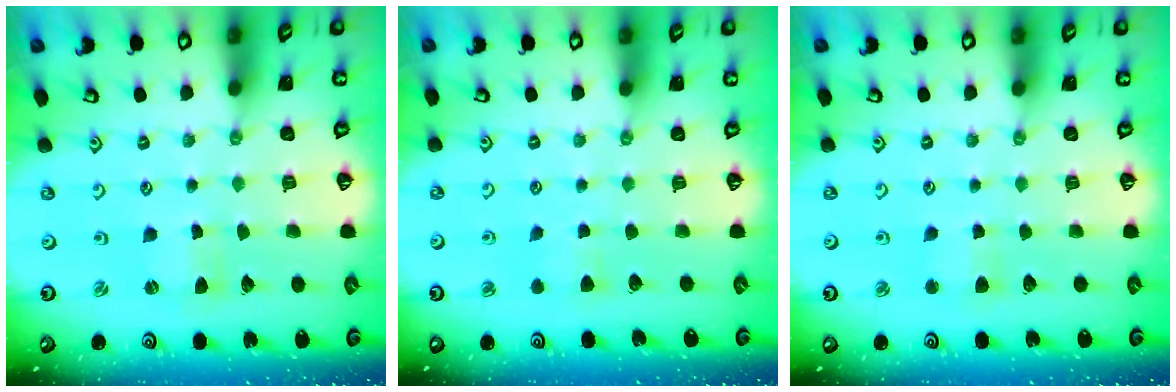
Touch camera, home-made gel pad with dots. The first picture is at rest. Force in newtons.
{"total": 3.7, "press": 3.6, "slide": 0.4}
{"total": 4.1, "press": 4.1, "slide": 0.4}